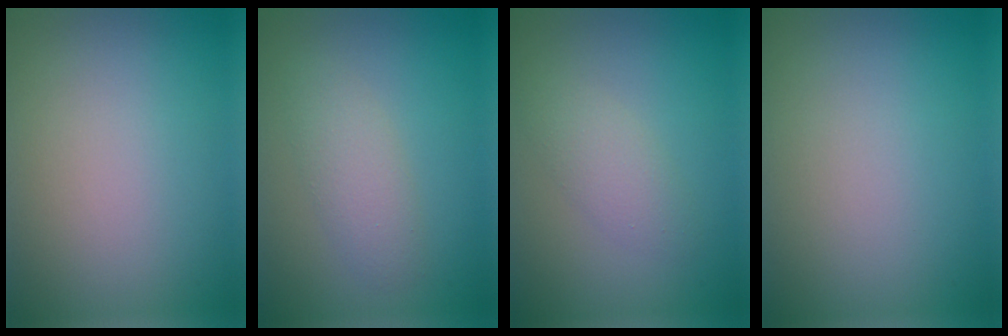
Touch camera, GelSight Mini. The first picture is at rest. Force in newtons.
{"total": 3.7, "press": 3.7, "slide": 0.1}
{"total": 2.2, "press": 2.2, "slide": 0.0}
{"total": 0.0}